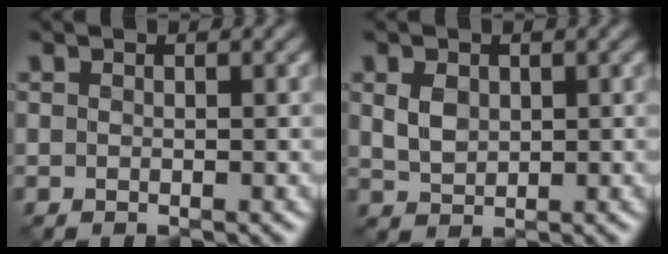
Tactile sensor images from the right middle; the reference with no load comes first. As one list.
[{"total": 1.9, "force": [0.4, 1.5, 1.2], "torque": [-0.029, -0.006, 0.011]}]